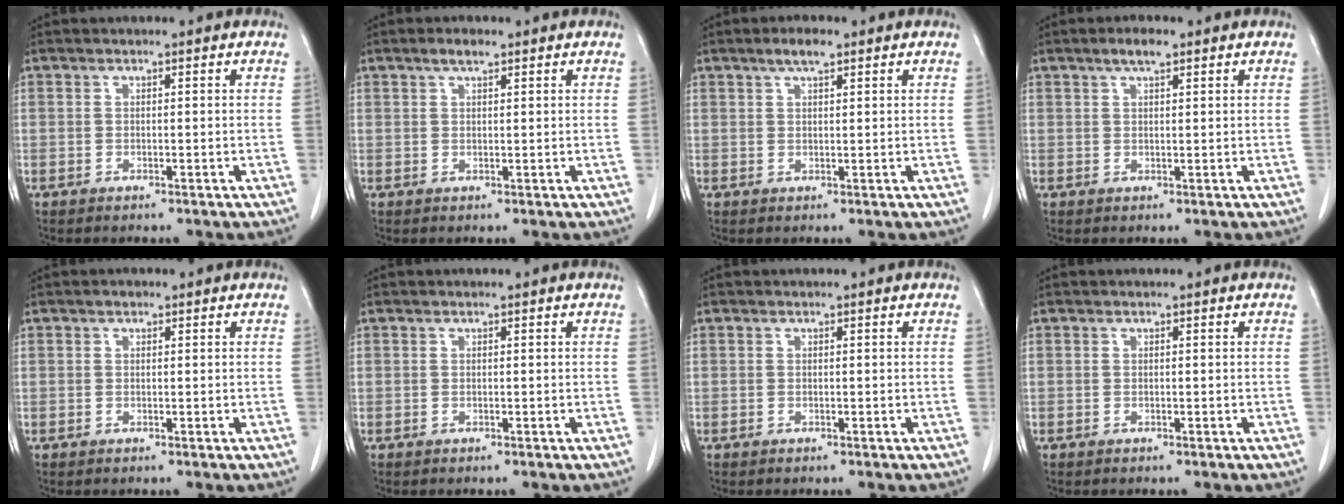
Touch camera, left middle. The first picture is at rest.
{"total": 2.0, "force": [1.3, 0.5, 1.3], "torque": [-0.029, 0.005, 0.024]}
{"total": 2.9, "force": [1.9, 0.7, 2.1], "torque": [-0.041, 0.006, 0.034]}
{"total": 2.6, "force": [1.7, 0.6, 1.9], "torque": [-0.038, 0.005, 0.030]}
{"total": 0.6, "force": [0.4, 0.4, 0.3], "torque": [-0.006, 0.002, 0.005]}
{"total": 0.0}
{"total": 0.0}
{"total": 0.0}